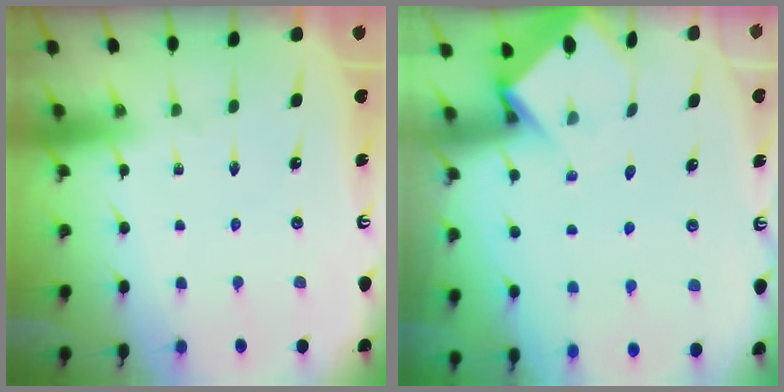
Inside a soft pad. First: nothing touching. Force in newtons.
{"total": 3.6, "press": 3.5, "slide": 0.2}